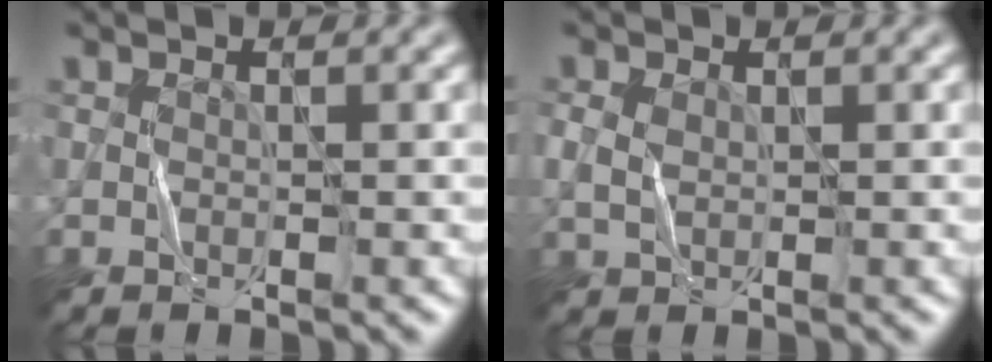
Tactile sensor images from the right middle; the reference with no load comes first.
{"total": 1.7, "force": [0.3, 1.2, 1.2], "torque": [-0.034, 0.002, 0.008]}